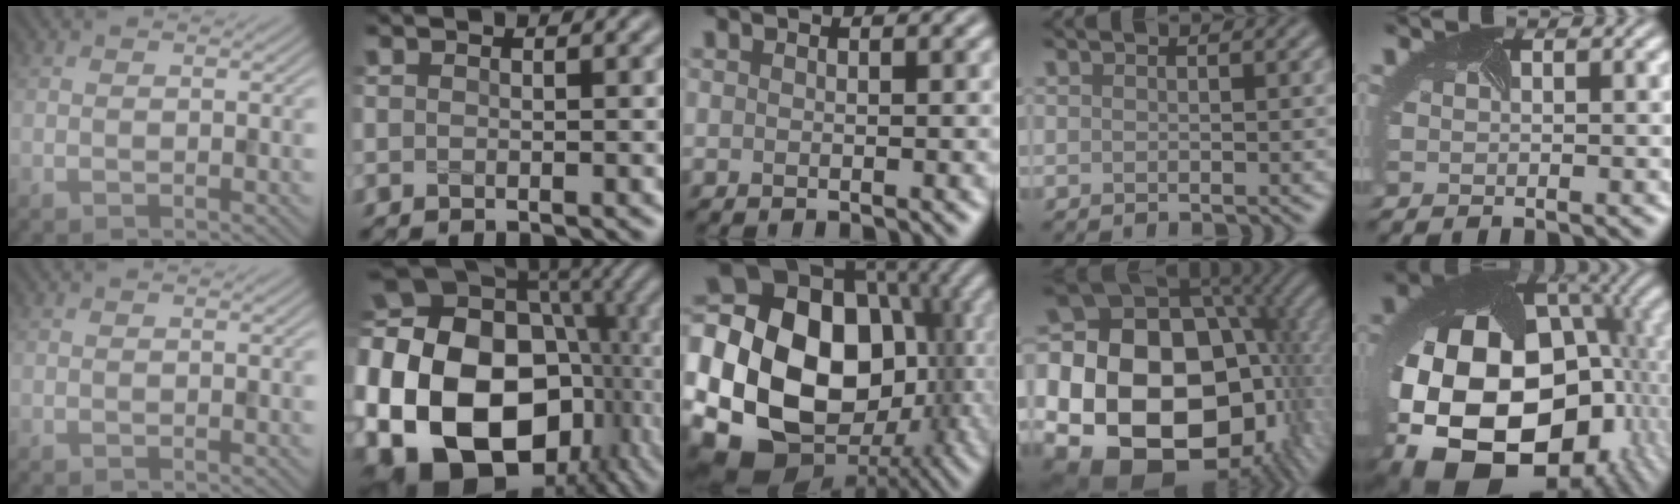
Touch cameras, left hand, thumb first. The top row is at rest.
{"index": {"total": 24.3, "force": [-3.7, 18.4, 15.4], "torque": [-0.308, -0.017, -0.081]}, "middle": {"total": 24.3, "force": [-2.0, 19.7, 14.0], "torque": [-0.253, -0.015, -0.076]}, "ring": {"total": 23.7, "force": [-2.8, 18.6, 14.4], "torque": [-0.261, 0.000, -0.070]}, "little": {"total": 22.2, "force": [-5.2, 15.7, 14.8], "torque": [-0.317, -0.045, -0.063]}}